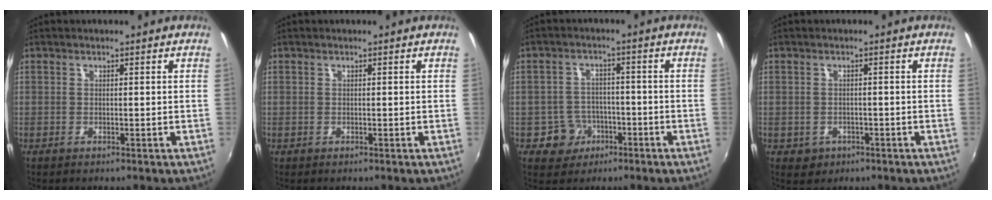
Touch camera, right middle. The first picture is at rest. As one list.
[{"total": 0.0}, {"total": 5.5, "force": [-2.7, 4.8, 0.8], "torque": [-0.028, 0.016, -0.034]}, {"total": 3.0, "force": [-1.0, 2.7, 1.0], "torque": [-0.028, -0.003, -0.008]}]